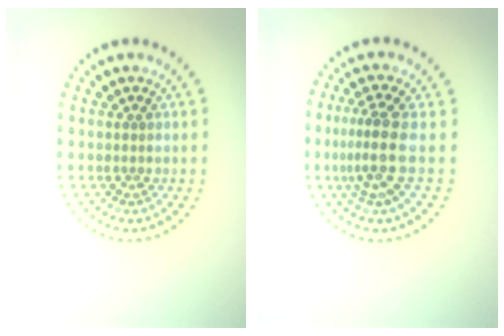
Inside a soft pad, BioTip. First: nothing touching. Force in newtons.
{"total": 3.3, "press": 2.4, "slide": 2.3}